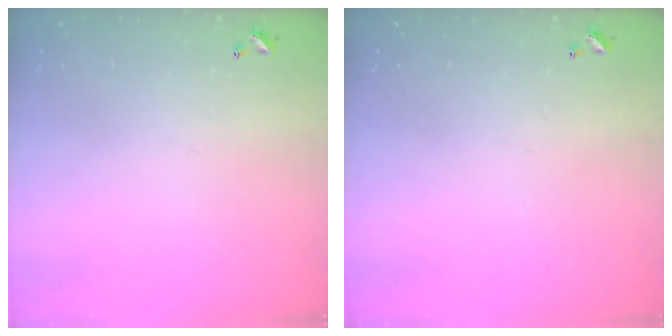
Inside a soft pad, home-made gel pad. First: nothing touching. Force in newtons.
{"total": 0.0}